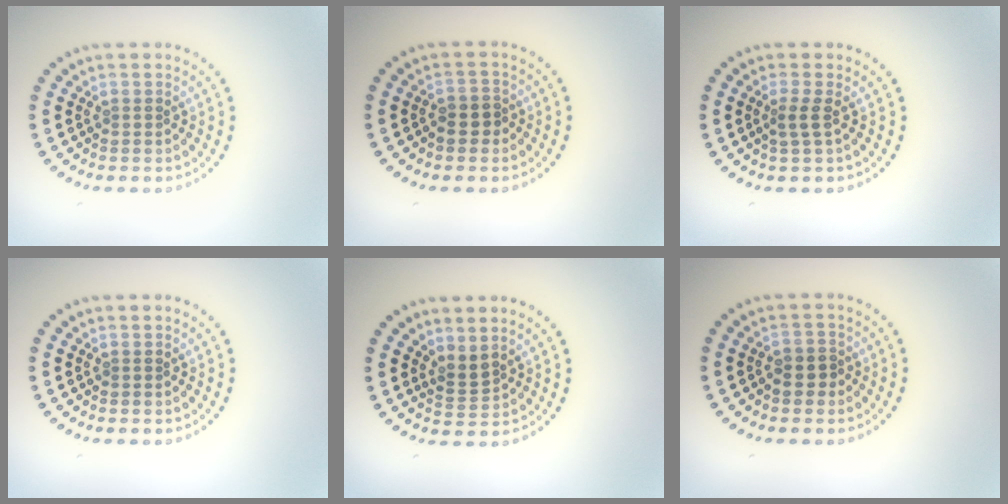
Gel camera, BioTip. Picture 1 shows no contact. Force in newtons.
{"total": 1.5, "press": 1.4, "slide": 0.7}
{"total": 1.4, "press": 1.0, "slide": 1.0}
{"total": 0.0}
{"total": 1.8, "press": 1.3, "slide": 1.3}
{"total": 1.5, "press": 1.4, "slide": 0.7}